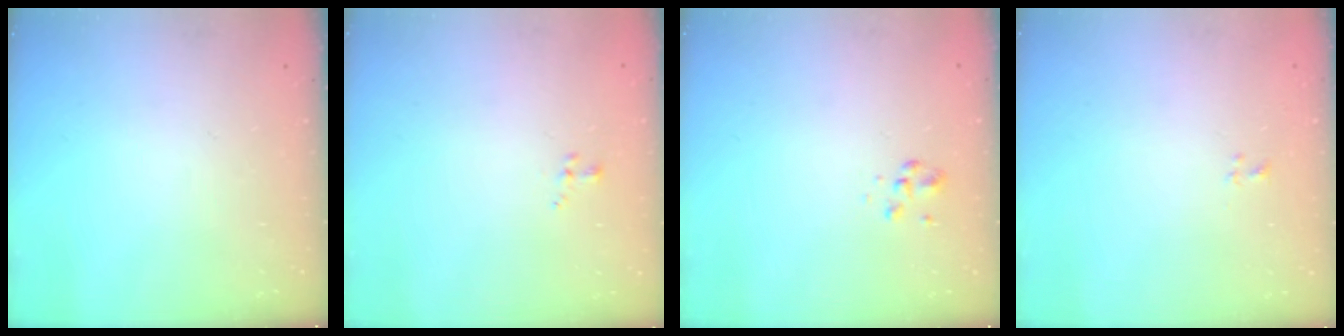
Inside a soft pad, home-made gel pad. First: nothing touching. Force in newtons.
{"total": 0.8, "press": 0.6, "slide": 0.6}
{"total": 2.5, "press": 2.5, "slide": 0.6}
{"total": 1.1, "press": 0.9, "slide": 0.6}